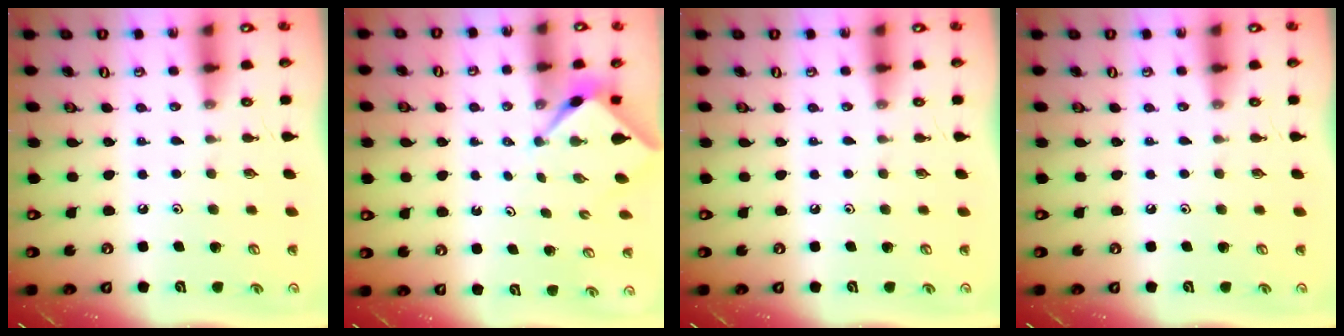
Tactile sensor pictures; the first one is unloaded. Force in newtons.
{"total": 2.3, "press": 2.3, "slide": 0.3}
{"total": 0.0}
{"total": 0.0}